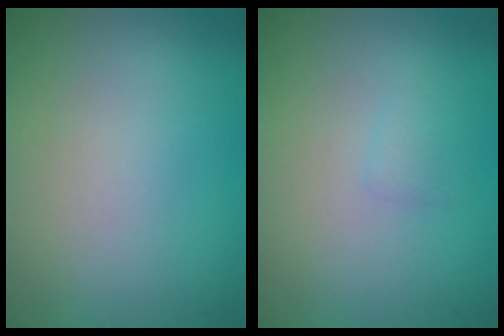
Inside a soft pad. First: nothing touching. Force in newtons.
{"total": 0.8, "press": 0.8, "slide": 0.1}